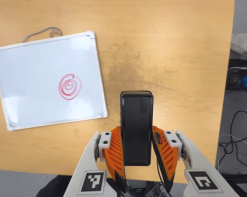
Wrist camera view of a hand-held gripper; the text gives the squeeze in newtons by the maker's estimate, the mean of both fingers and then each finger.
{"total": 3.3, "left": 1.8, "right": 4.8}